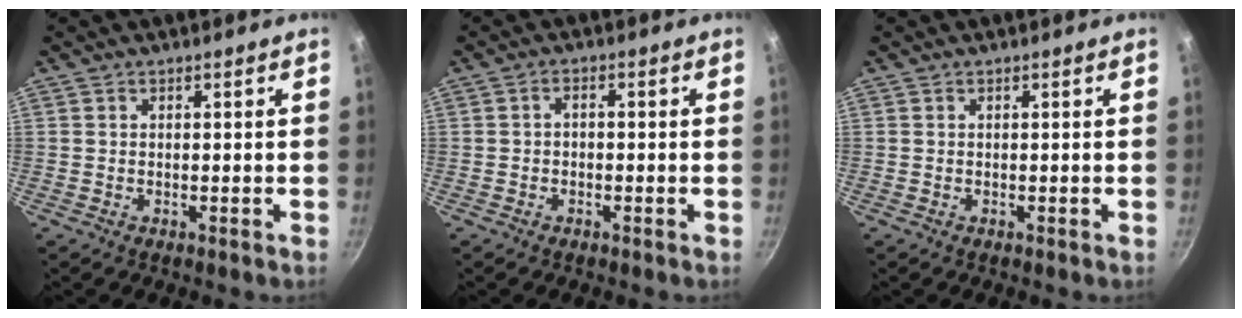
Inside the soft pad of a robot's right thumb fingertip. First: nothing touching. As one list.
[{"total": 1.7, "force": [-0.5, 1.1, 1.1], "torque": [-0.018, 0.012, -0.011]}, {"total": 0.0}]